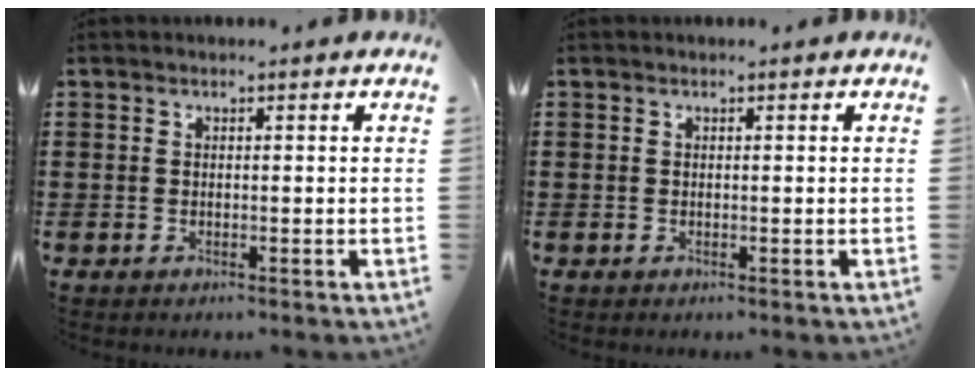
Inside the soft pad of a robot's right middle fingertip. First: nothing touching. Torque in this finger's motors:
{"motor_torque": [-1.06, 0.12, 0.02, -0.01]}